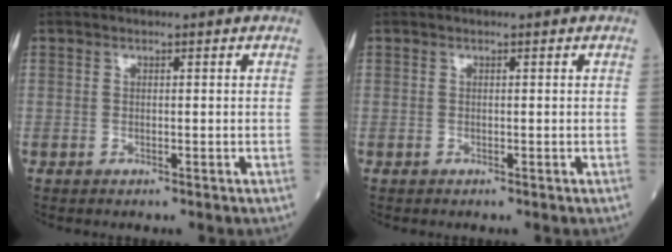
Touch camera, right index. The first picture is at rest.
{"total": 0.0}